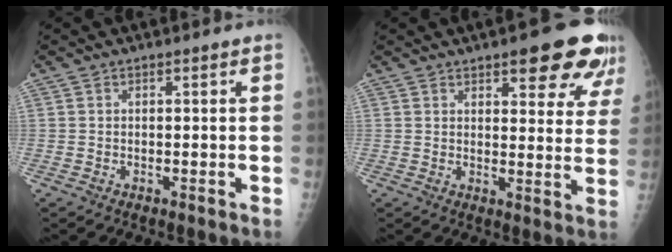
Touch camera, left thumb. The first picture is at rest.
{"total": 13.1, "force": [8.1, 4.4, 9.3], "torque": [-0.077, -0.037, 0.093]}